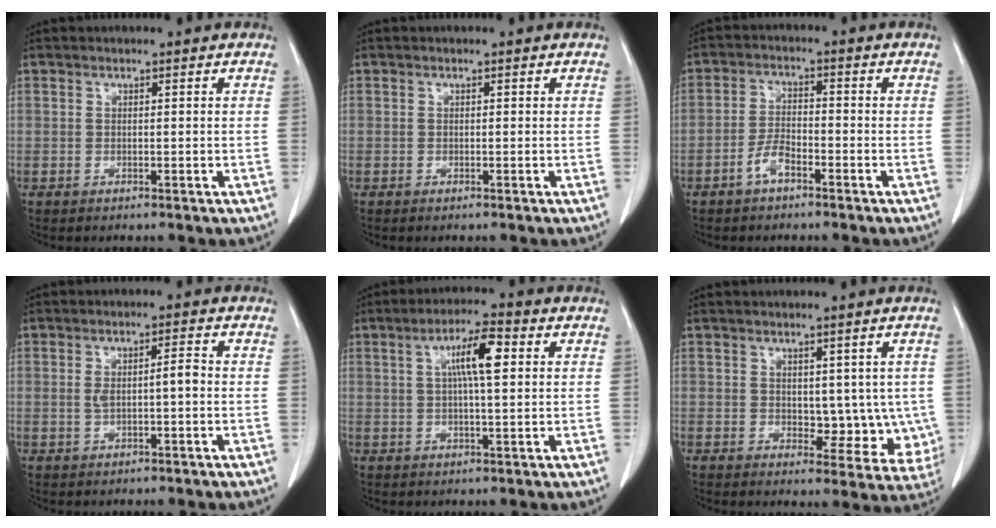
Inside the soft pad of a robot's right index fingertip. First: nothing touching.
{"total": 0.0}
{"total": 3.7, "force": [-2.3, 1.4, 2.5], "torque": [-0.051, 0.008, -0.044]}
{"total": 3.7, "force": [-0.1, 0.9, 3.6], "torque": [-0.069, 0.013, 0.003]}
{"total": 7.0, "force": [1.9, 0.9, 6.7], "torque": [-0.118, 0.013, 0.030]}
{"total": 7.2, "force": [0.5, 4.6, 5.5], "torque": [-0.045, -0.001, 0.019]}